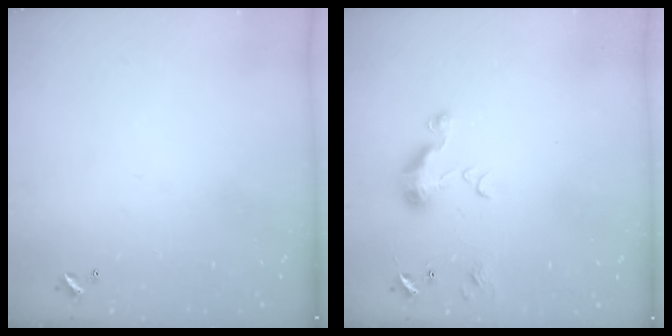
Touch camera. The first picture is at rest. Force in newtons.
{"total": 6.6, "press": 6.5, "slide": 1.0}